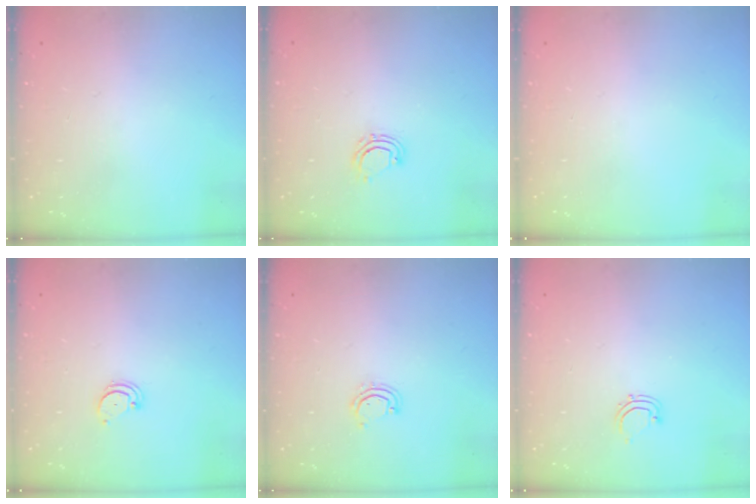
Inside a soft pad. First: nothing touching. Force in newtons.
{"total": 4.5, "press": 4.5, "slide": 0.2}
{"total": 0.0}
{"total": 1.8, "press": 1.8, "slide": 0.2}
{"total": 4.0, "press": 4.0, "slide": 0.3}
{"total": 3.9, "press": 3.8, "slide": 0.7}